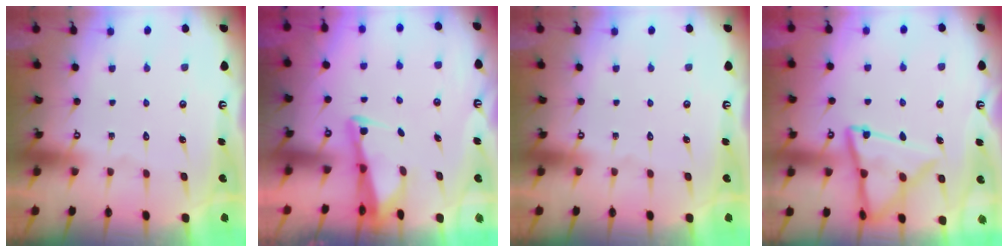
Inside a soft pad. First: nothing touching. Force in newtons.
{"total": 2.9, "press": 2.9, "slide": 0.3}
{"total": 0.0}
{"total": 15.5, "press": 15.5, "slide": 1.3}